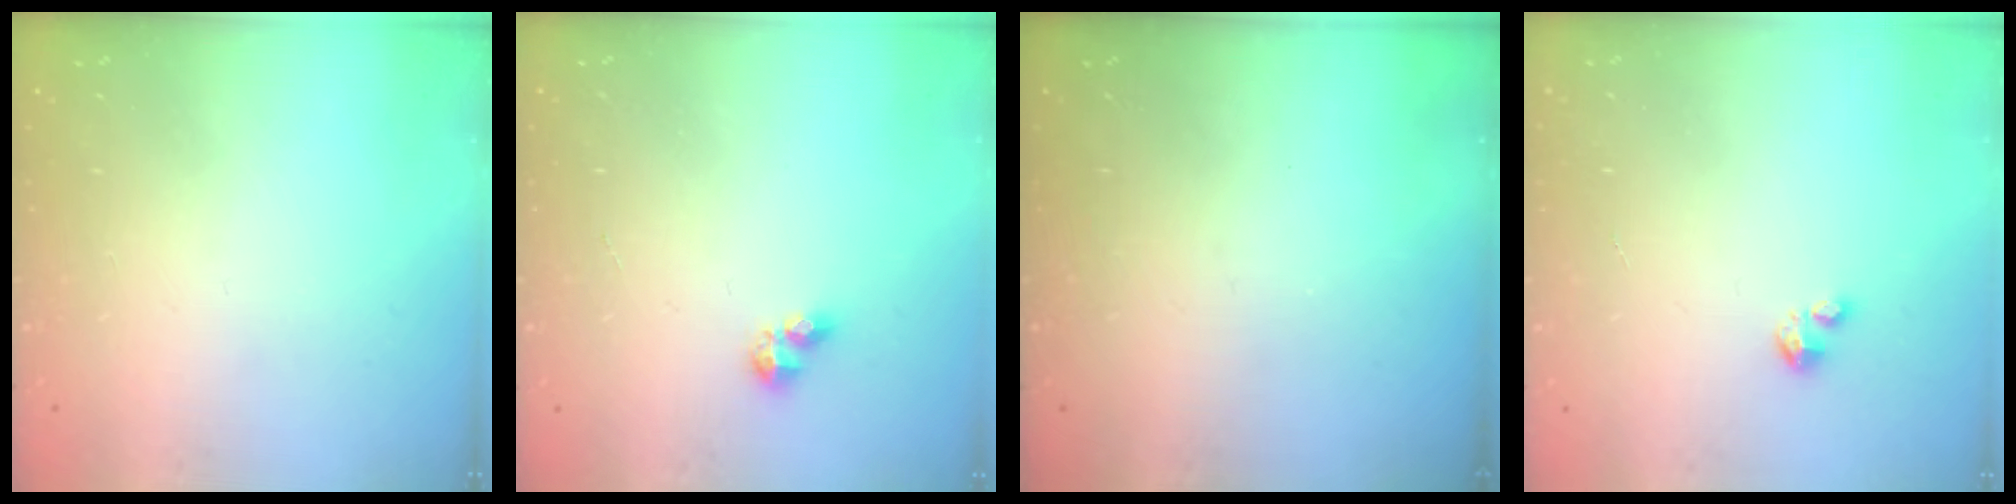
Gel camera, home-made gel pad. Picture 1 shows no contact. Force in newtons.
{"total": 4.8, "press": 4.8, "slide": 0.6}
{"total": 0.0}
{"total": 1.2, "press": 1.2, "slide": 0.2}